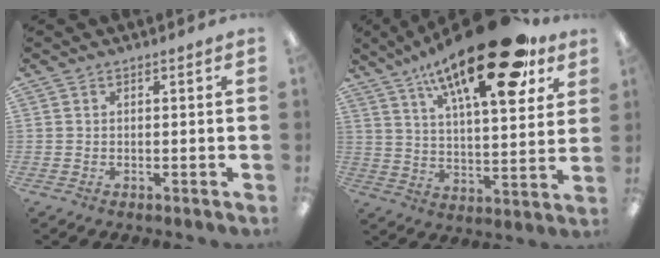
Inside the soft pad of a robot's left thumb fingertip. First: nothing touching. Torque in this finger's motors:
{"motor_torque": [0.55, 1.21, 1.82, -0.95, 0.19]}